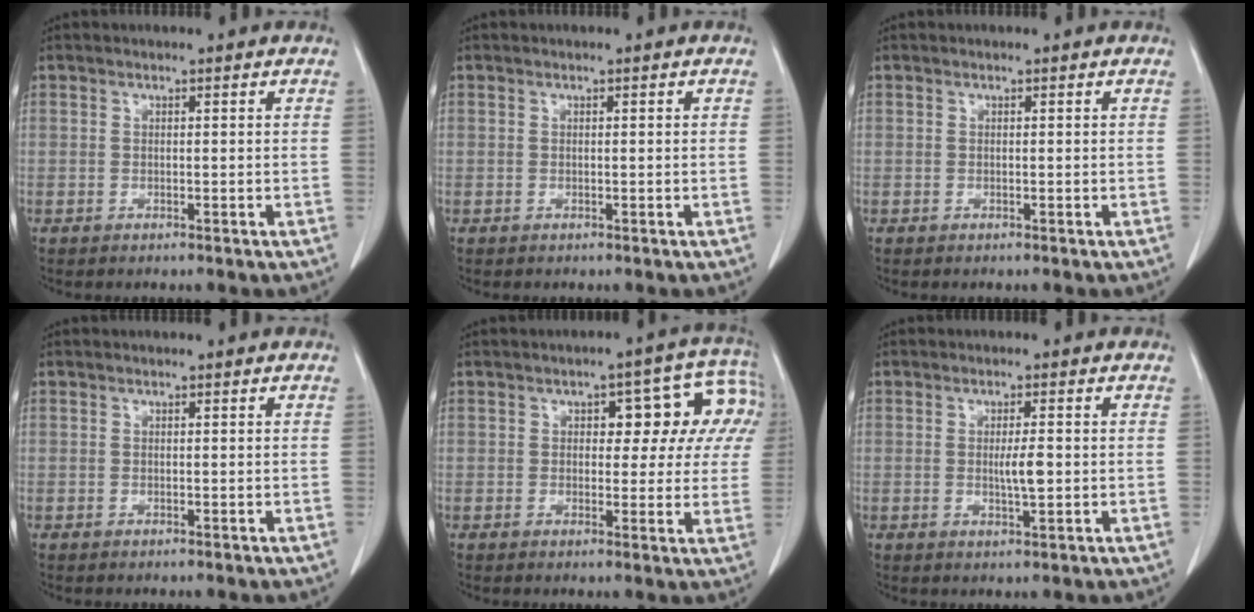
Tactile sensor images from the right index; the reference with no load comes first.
{"total": 0.0}
{"total": 0.0}
{"total": 0.0}
{"total": 9.7, "force": [2.5, 5.0, 7.9], "torque": [-0.073, 0.041, 0.028]}
{"total": 3.2, "force": [-0.1, 0.4, 3.1], "torque": [-0.056, -0.003, -0.001]}